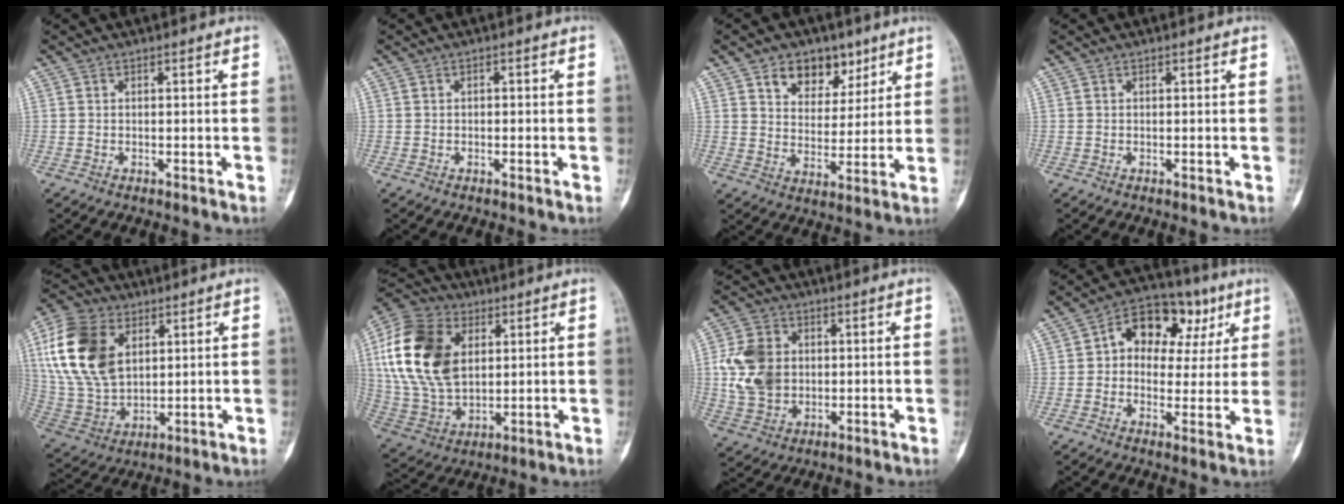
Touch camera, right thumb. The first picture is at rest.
{"total": 0.9, "force": [-0.1, 0.7, 0.6], "torque": [-0.005, 0.005, -0.003]}
{"total": 10.2, "force": [6.0, 6.9, 4.5], "torque": [-0.029, -0.028, 0.096]}
{"total": 0.0}
{"total": 19.2, "force": [5.8, 12.6, 13.2], "torque": [-0.258, -0.010, 0.116]}
{"total": 21.7, "force": [5.1, 14.4, 15.3], "torque": [-0.298, -0.006, 0.098]}
{"total": 11.9, "force": [0.9, 8.8, 8.0], "torque": [-0.147, 0.002, 0.023]}
{"total": 14.5, "force": [4.4, 10.2, 9.4], "torque": [-0.077, 0.022, 0.060]}